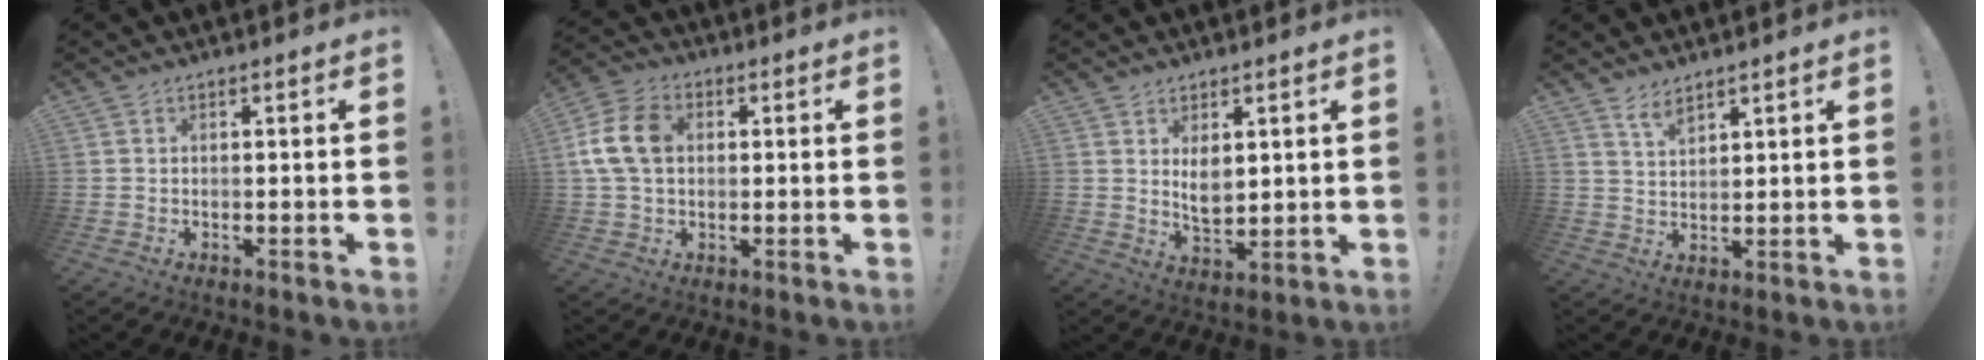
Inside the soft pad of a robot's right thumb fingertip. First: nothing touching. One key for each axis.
{"total": 12.5, "fx": 1.9, "fy": 8.9, "fz": 8.6, "tx": -0.168, "ty": 0.011, "tz": 0.040}
{"total": 5.9, "fx": 2.5, "fy": 3.6, "fz": 4.0, "tx": -0.069, "ty": -0.014, "tz": 0.043}
{"total": 4.7, "fx": 3.7, "fy": 1.5, "fz": 2.4, "tx": -0.043, "ty": -0.022, "tz": 0.066}